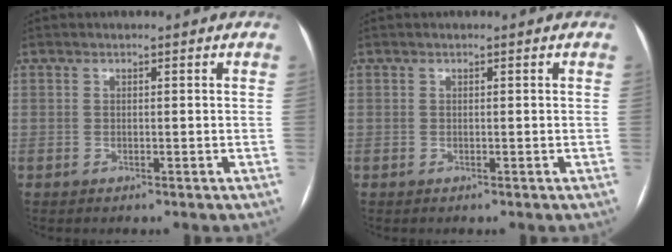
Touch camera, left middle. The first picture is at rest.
{"total": 0.0}